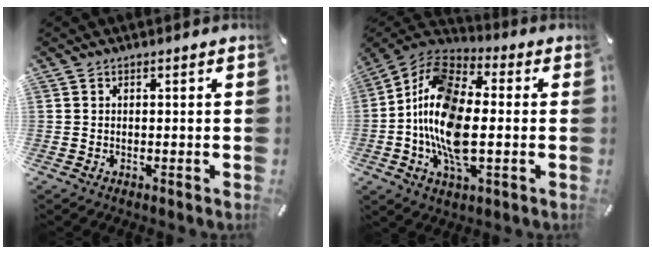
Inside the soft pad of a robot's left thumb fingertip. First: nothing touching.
{"total": 17.0, "force": [-2.2, 9.2, 14.1], "torque": [-0.310, 0.003, -0.044]}